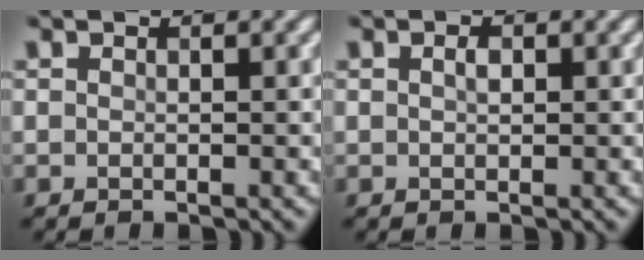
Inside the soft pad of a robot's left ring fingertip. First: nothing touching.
{"total": 0.9, "force": [0.2, 0.5, 0.7], "torque": [-0.014, 0.003, 0.003]}